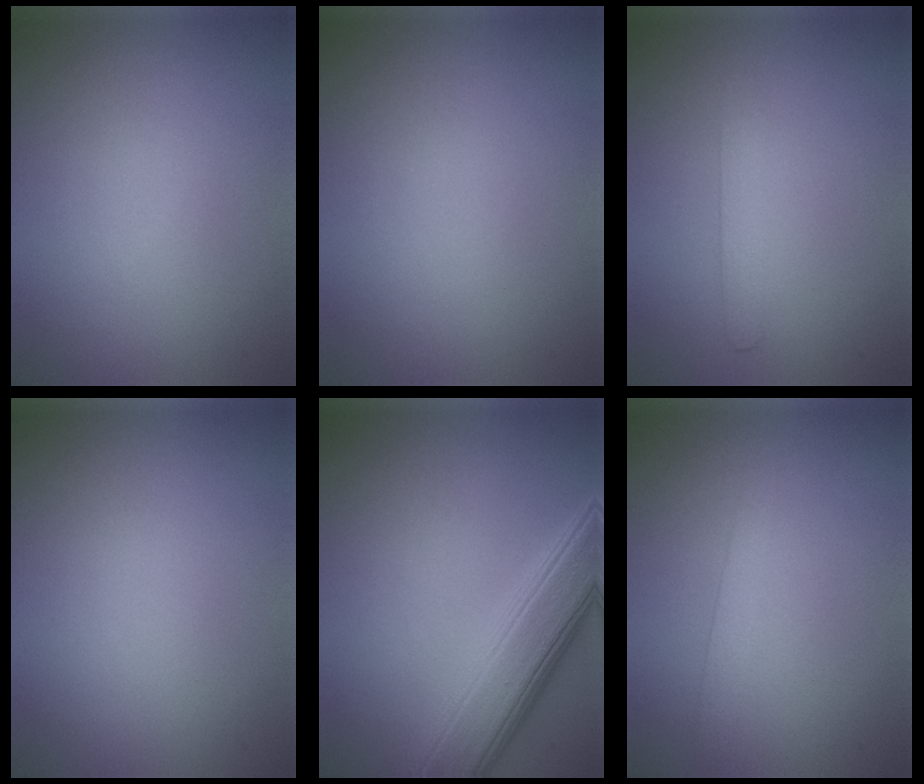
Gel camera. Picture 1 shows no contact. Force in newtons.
{"total": 0.0}
{"total": 1.4, "press": 1.4, "slide": 0.0}
{"total": 0.0}
{"total": 7.0, "press": 7.0, "slide": 0.2}
{"total": 1.6, "press": 1.6, "slide": 0.1}